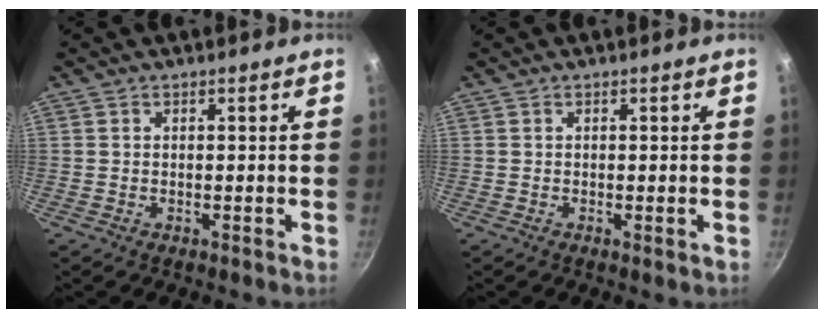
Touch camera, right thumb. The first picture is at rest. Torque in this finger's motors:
{"motor_torque": [-0.04, 0.03, -0.08, 0.00, -0.02]}